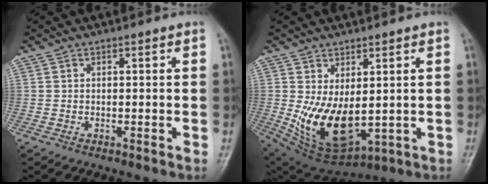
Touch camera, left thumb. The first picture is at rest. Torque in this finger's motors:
{"motor_torque": [1.43, 1.71, 1.52, -0.21, 0.39]}